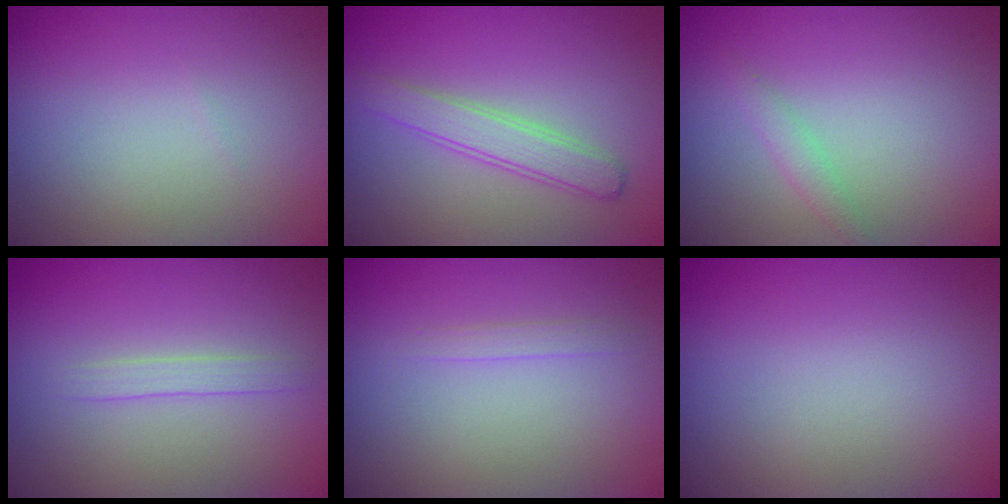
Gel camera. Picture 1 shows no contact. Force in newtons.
{"total": 2.5, "press": 2.5, "slide": 0.1}
{"total": 1.3, "press": 1.3, "slide": 0.0}
{"total": 1.3, "press": 1.3, "slide": 0.1}
{"total": 0.8, "press": 0.8, "slide": 0.0}
{"total": 0.0}